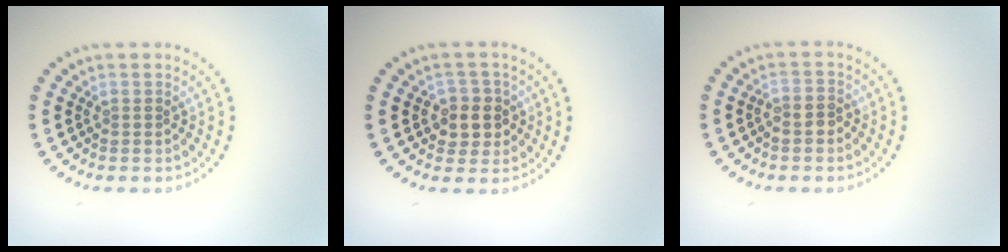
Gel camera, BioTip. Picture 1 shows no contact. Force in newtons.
{"total": 2.8, "press": 2.6, "slide": 1.0}
{"total": 1.3, "press": 1.1, "slide": 0.7}